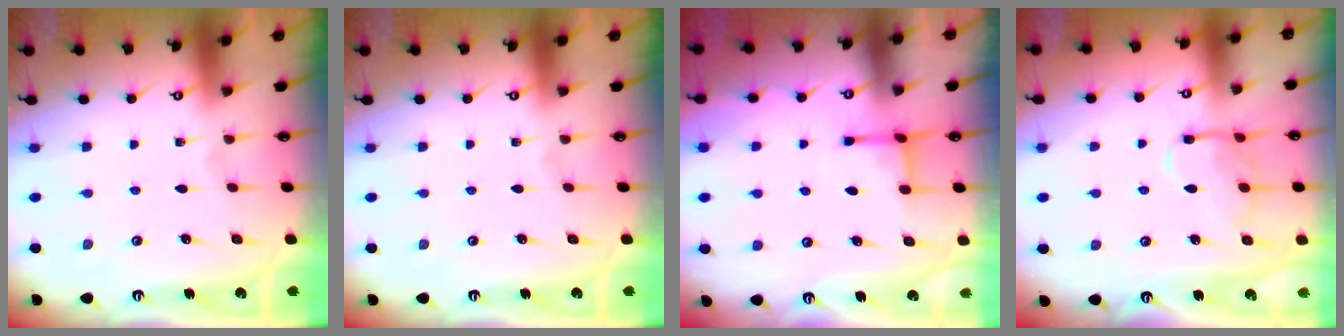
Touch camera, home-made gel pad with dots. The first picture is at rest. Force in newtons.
{"total": 0.0}
{"total": 2.8, "press": 2.7, "slide": 0.6}
{"total": 13.1, "press": 13.1, "slide": 1.0}